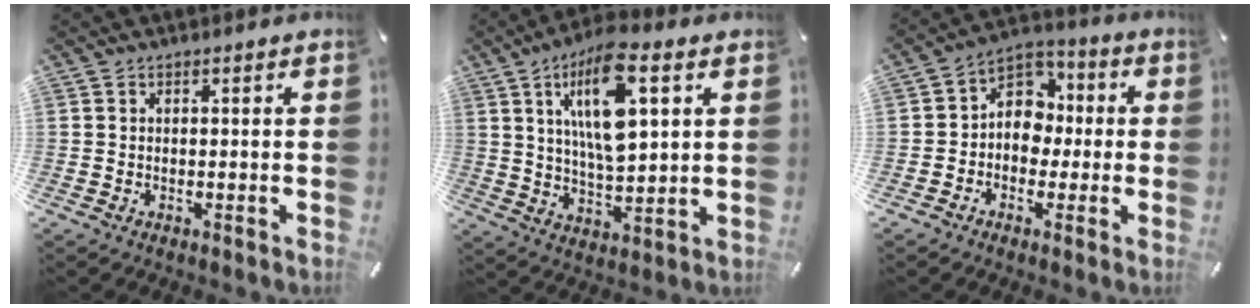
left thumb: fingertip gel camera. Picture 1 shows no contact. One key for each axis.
{"total": 15.2, "fx": 6.4, "fy": 5.9, "fz": 12.4, "tx": -0.233, "ty": -0.016, "tz": 0.101}
{"total": 9.5, "fx": -0.5, "fy": 8.5, "fz": 4.2, "tx": -0.079, "ty": 0.010, "tz": -0.009}